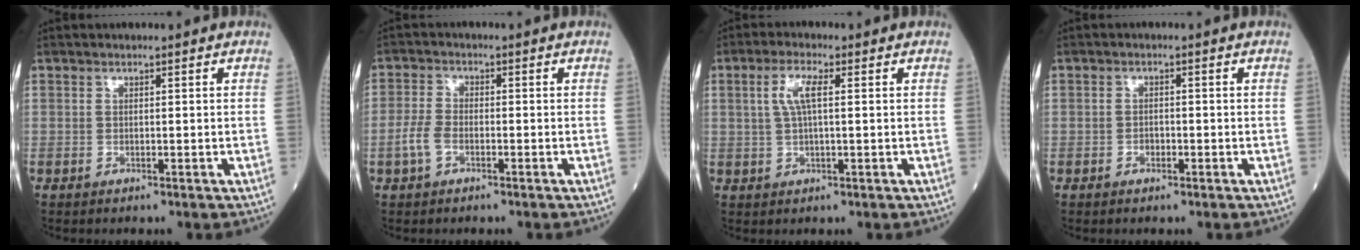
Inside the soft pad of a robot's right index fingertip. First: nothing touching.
{"total": 3.6, "force": [-1.6, 2.0, 2.6], "torque": [-0.067, 0.004, -0.035]}
{"total": 4.2, "force": [1.0, 0.9, 4.0], "torque": [-0.085, 0.011, 0.022]}
{"total": 1.3, "force": [-0.6, 0.9, 0.7], "torque": [-0.005, 0.004, -0.010]}